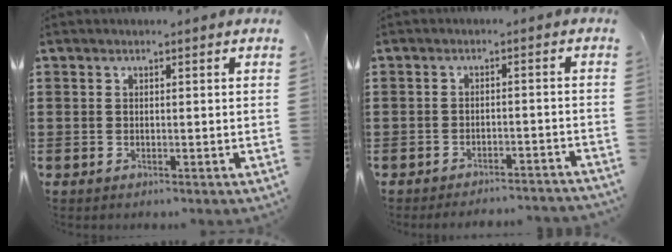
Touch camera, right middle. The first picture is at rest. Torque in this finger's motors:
{"motor_torque": [2.14, 0.00, 0.05, 0.04]}